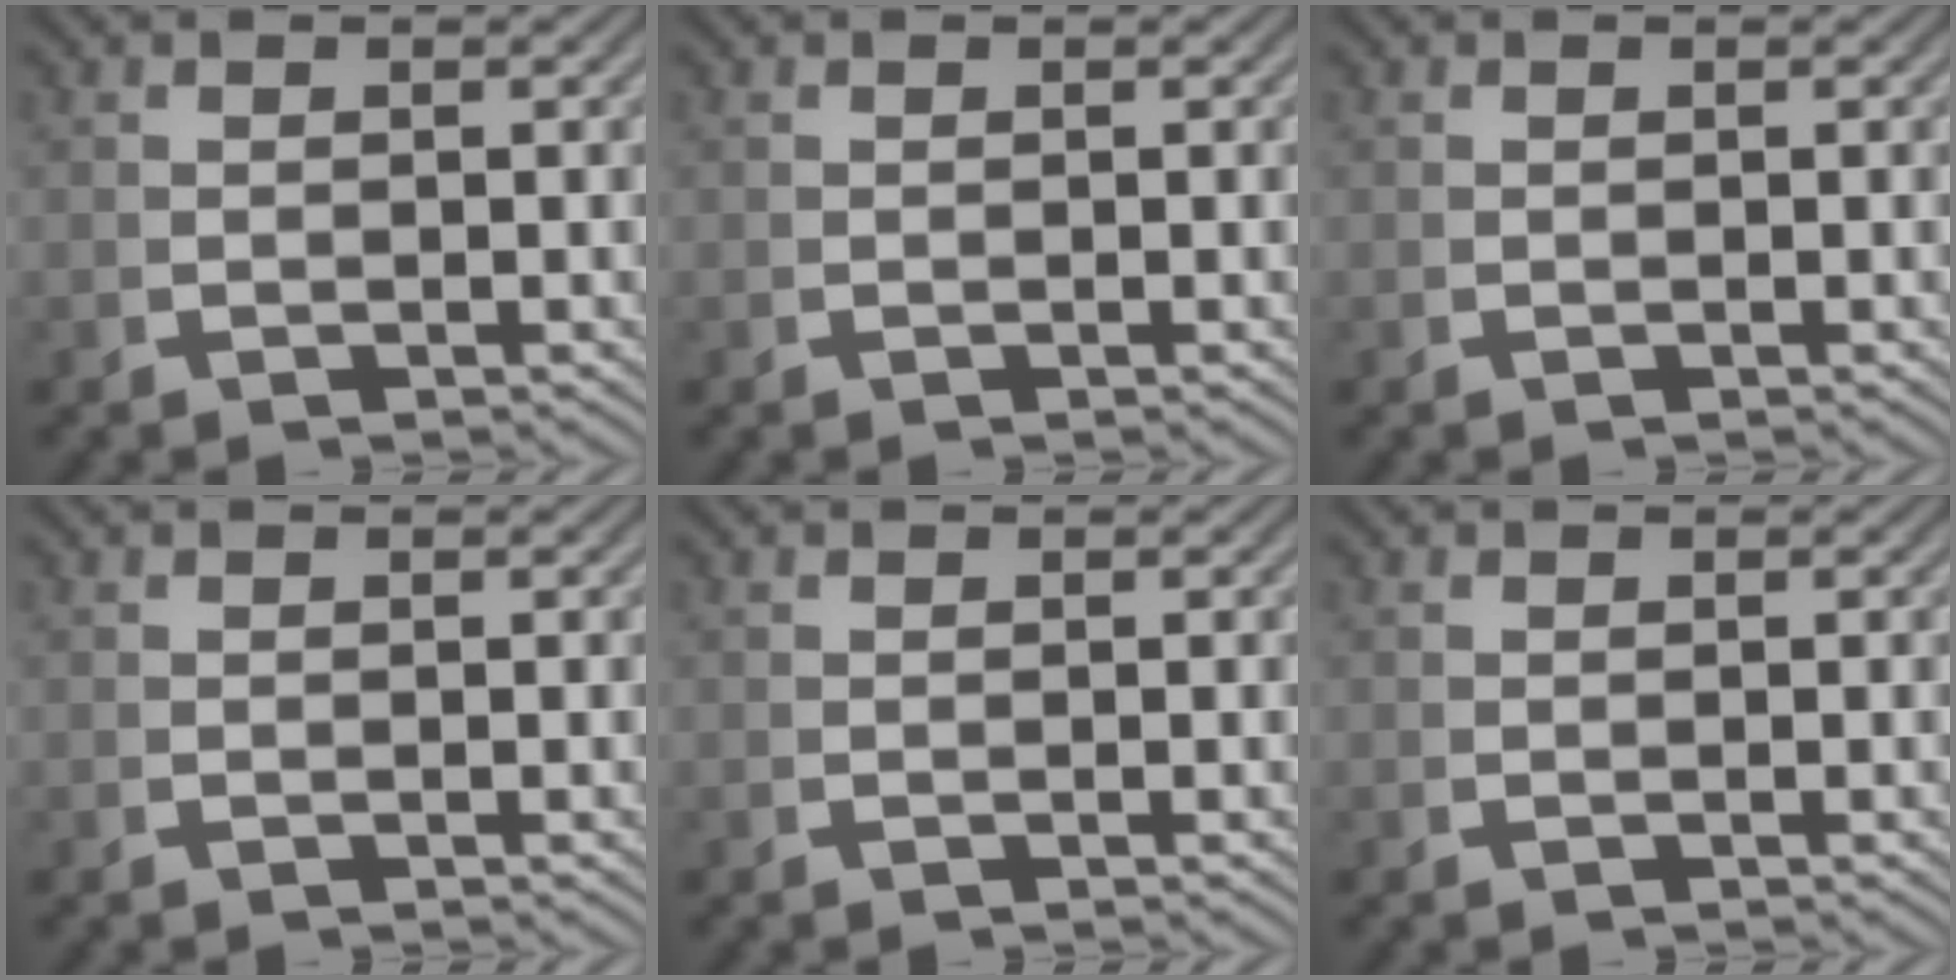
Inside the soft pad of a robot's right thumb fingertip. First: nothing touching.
{"total": 0.0}
{"total": 0.0}
{"total": 0.0}
{"total": 0.0}
{"total": 0.0}